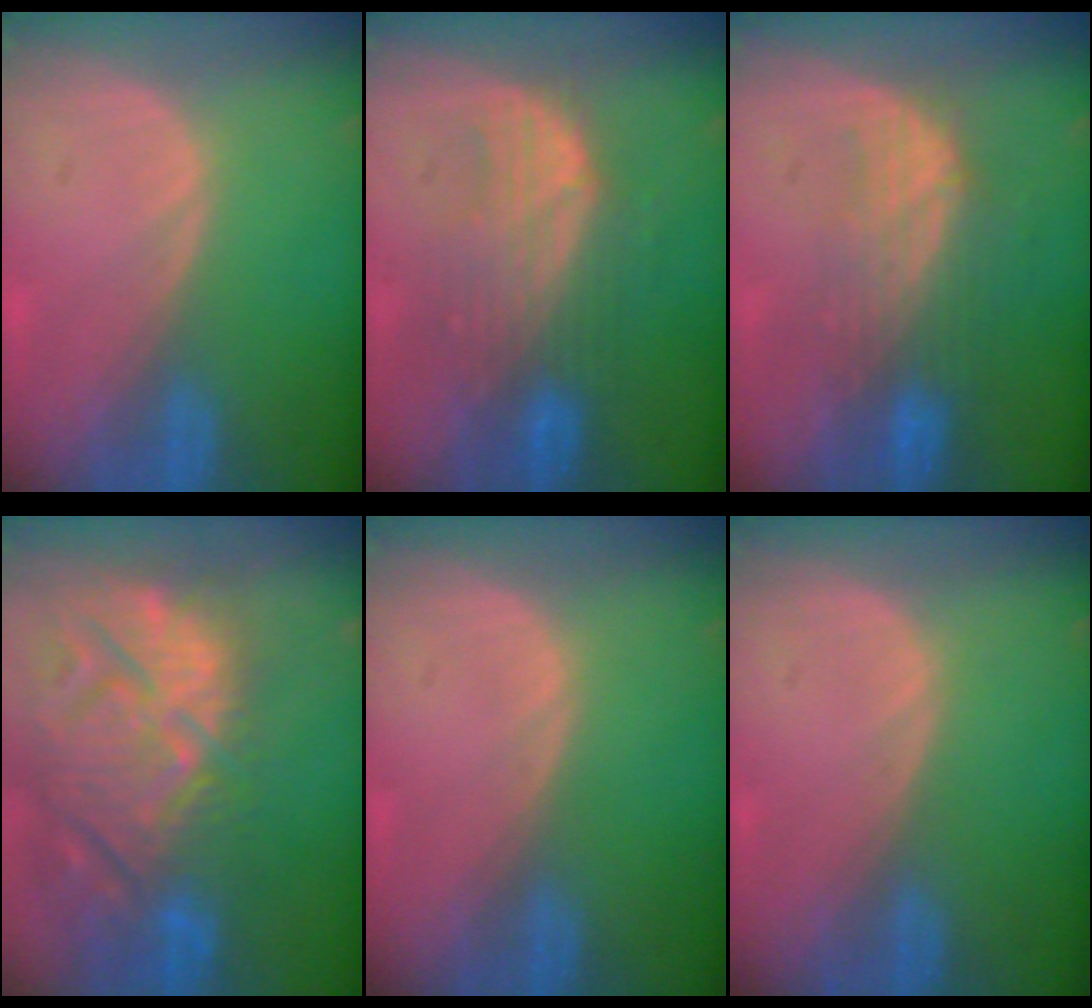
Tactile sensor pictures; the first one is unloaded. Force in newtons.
{"total": 7.7, "press": 7.6, "slide": 0.8}
{"total": 7.6, "press": 7.1, "slide": 2.8}
{"total": 15.4, "press": 13.2, "slide": 8.0}
{"total": 0.0}
{"total": 0.0}